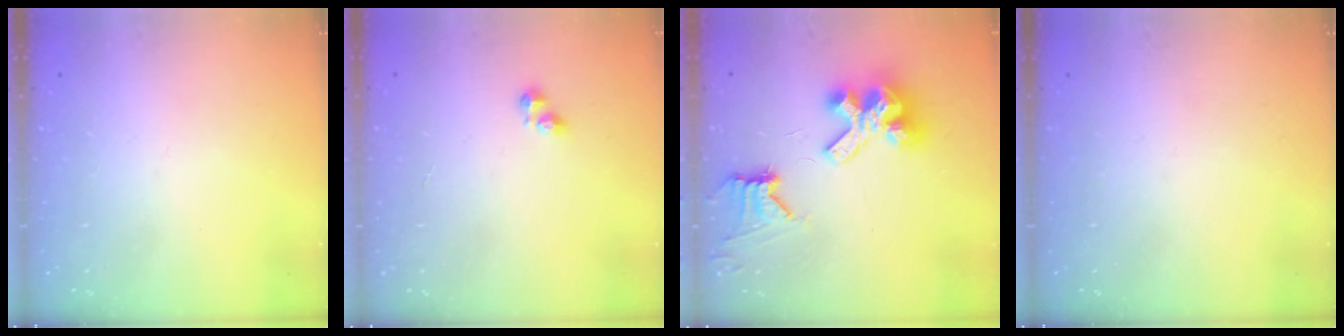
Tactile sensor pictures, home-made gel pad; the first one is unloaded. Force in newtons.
{"total": 2.8, "press": 2.8, "slide": 0.4}
{"total": 11.8, "press": 11.7, "slide": 1.4}
{"total": 0.0}